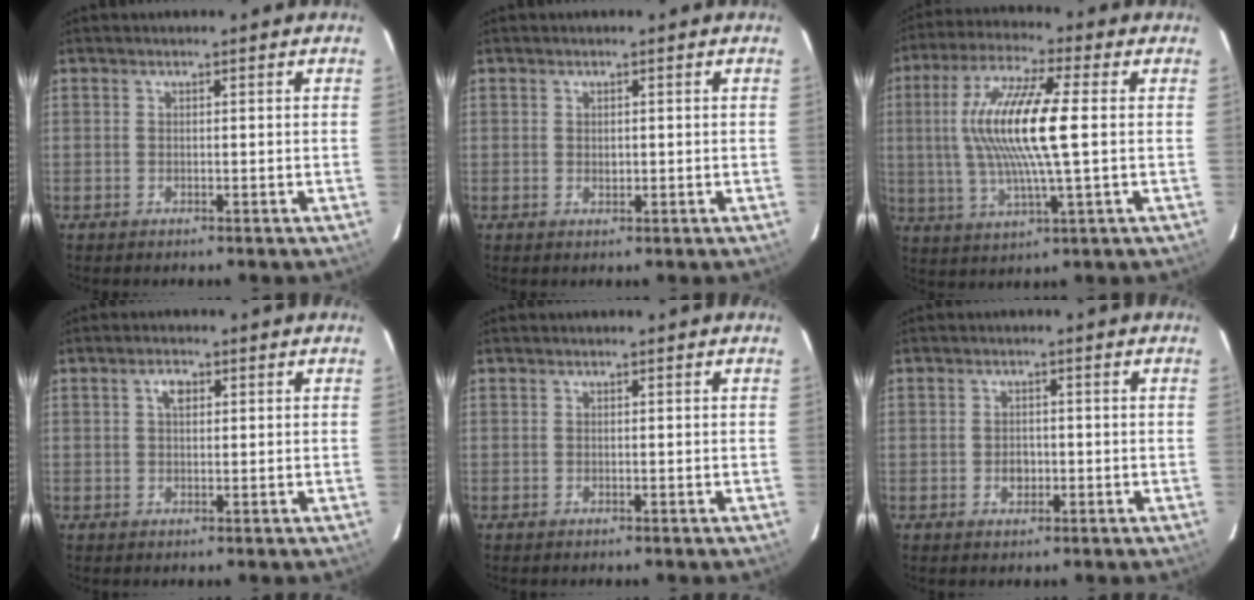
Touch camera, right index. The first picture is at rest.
{"total": 1.0, "force": [0.2, 0.9, 0.4], "torque": [-0.005, 0.000, 0.005]}
{"total": 15.8, "force": [1.3, 2.3, 15.6], "torque": [-0.303, 0.005, 0.021]}
{"total": 2.5, "force": [0.8, 1.4, 1.8], "torque": [-0.033, 0.009, 0.015]}
{"total": 0.0}
{"total": 2.3, "force": [-0.6, 1.9, 1.3], "torque": [-0.023, 0.005, -0.007]}